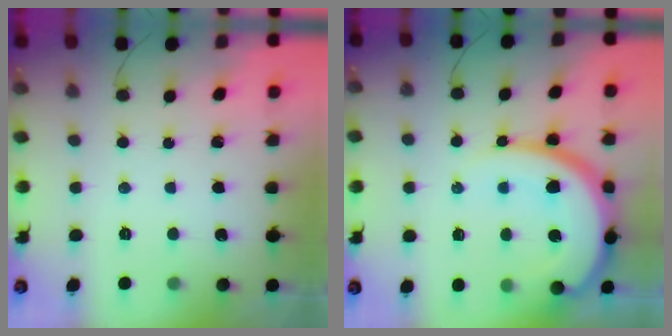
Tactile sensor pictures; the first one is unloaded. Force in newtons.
{"total": 15.6, "press": 15.5, "slide": 1.6}